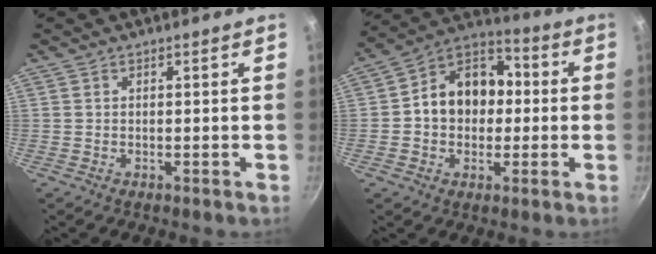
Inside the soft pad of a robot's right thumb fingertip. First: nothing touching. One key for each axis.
{"total": 14.4, "fx": 0.1, "fy": 11.3, "fz": 8.9, "tx": -0.100, "ty": 0.036, "tz": -0.020}